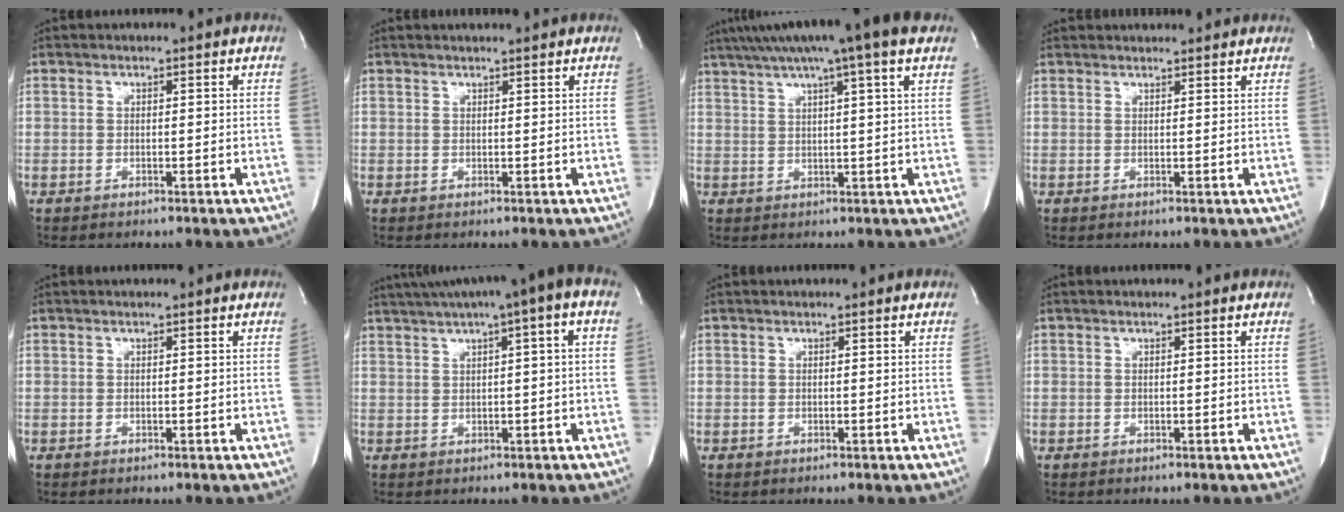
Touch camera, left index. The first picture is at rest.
{"total": 2.8, "force": [2.7, -0.1, 0.8], "torque": [-0.010, 0.010, 0.034]}
{"total": 13.8, "force": [10.0, -0.6, 9.4], "torque": [-0.159, 0.040, 0.133]}
{"total": 6.6, "force": [6.4, 1.0, 1.3], "torque": [-0.015, 0.031, 0.075]}
{"total": 0.0}
{"total": 10.2, "force": [5.2, 0.6, 8.8], "torque": [-0.140, 0.042, 0.071]}
{"total": 0.0}
{"total": 0.0}